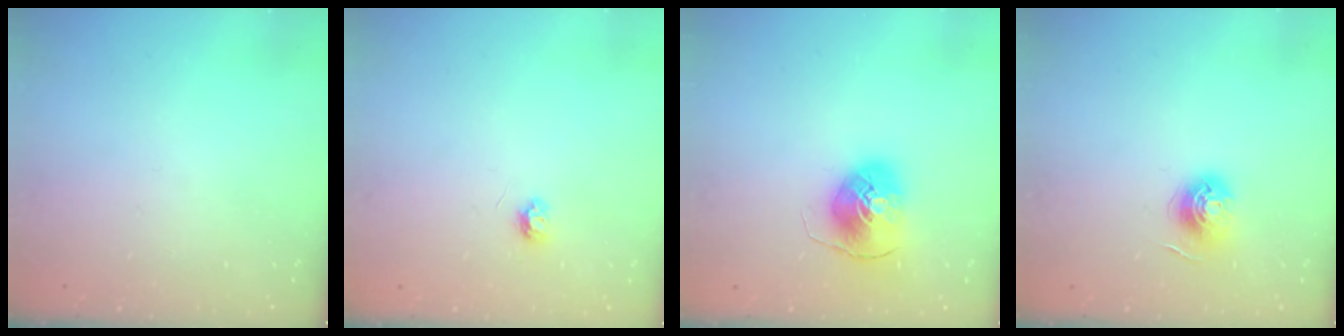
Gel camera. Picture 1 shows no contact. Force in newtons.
{"total": 3.5, "press": 3.5, "slide": 0.5}
{"total": 9.0, "press": 8.8, "slide": 1.5}
{"total": 6.1, "press": 6.1, "slide": 0.5}